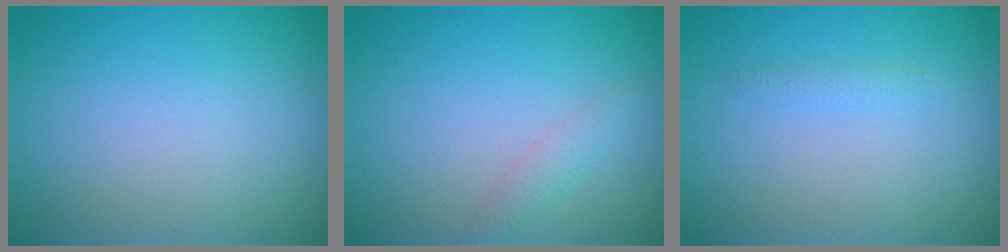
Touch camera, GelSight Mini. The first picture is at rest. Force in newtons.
{"total": 1.2, "press": 1.2, "slide": 0.0}
{"total": 0.7, "press": 0.7, "slide": 0.0}